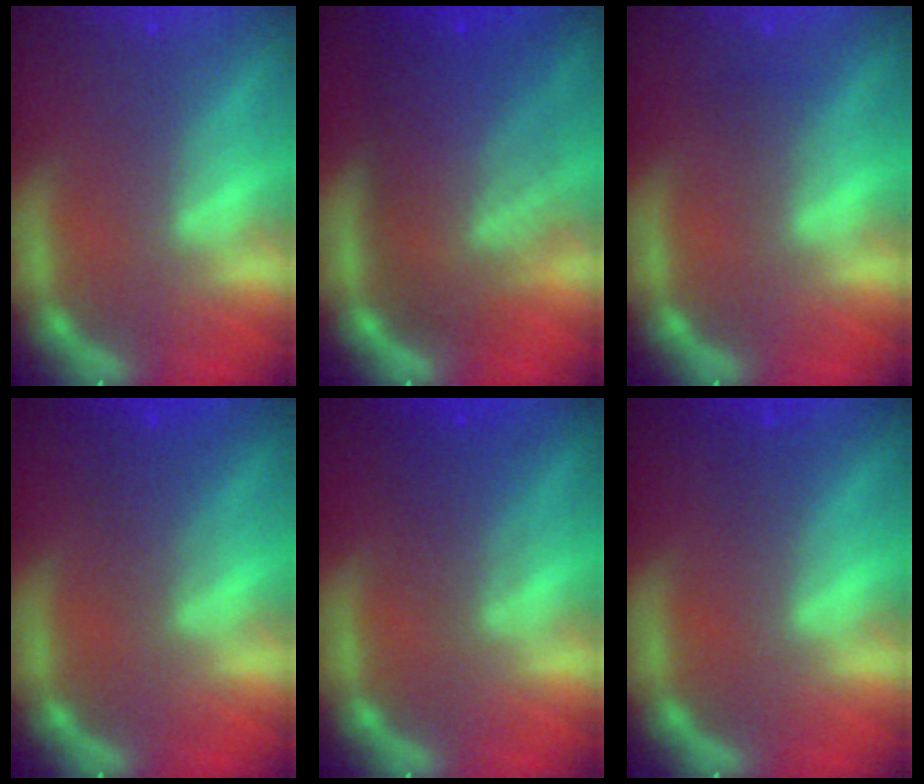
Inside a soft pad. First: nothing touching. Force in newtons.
{"total": 10.0}
{"total": 1.0}
{"total": 2.5}
{"total": 3.0}
{"total": 1.0}